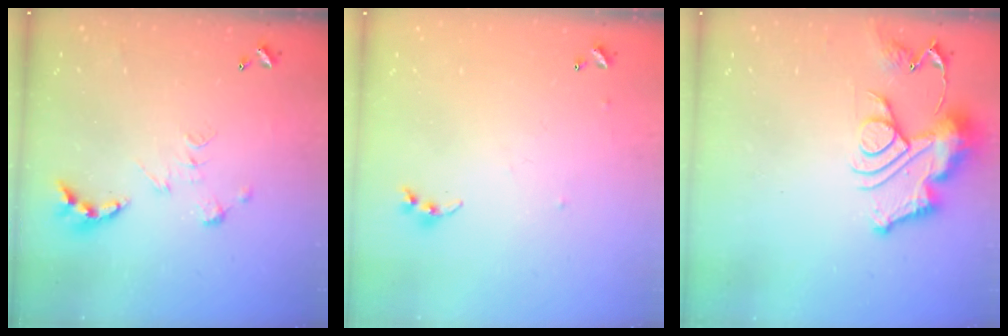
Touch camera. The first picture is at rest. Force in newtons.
{"total": 5.1, "press": 5.0, "slide": 0.5}
{"total": 13.4, "press": 13.4, "slide": 1.4}